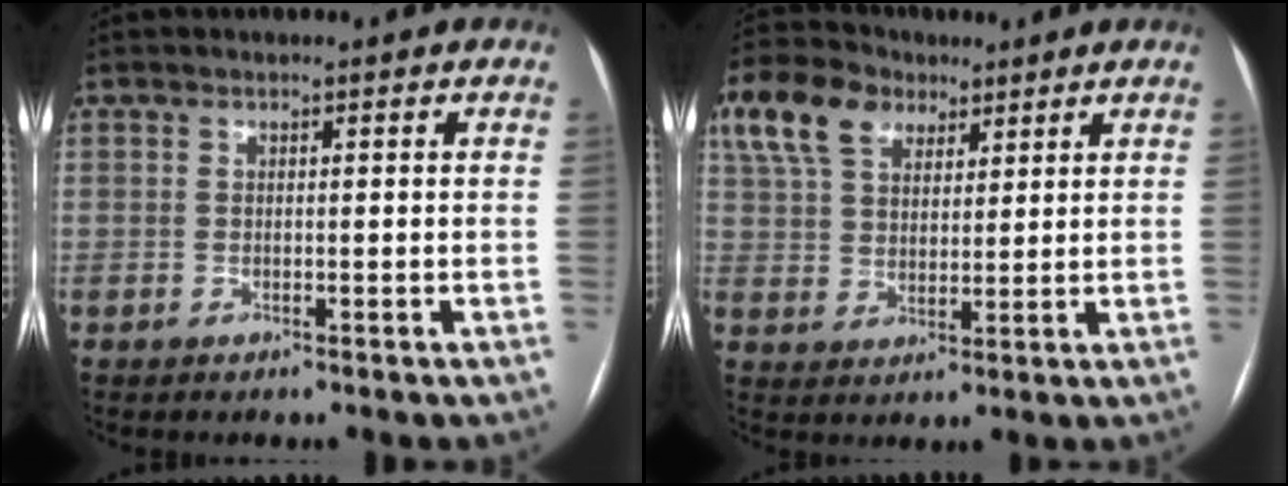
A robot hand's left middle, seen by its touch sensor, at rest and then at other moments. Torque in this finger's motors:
{"motor_torque": [1.15, -0.99, 0.28, 0.14]}